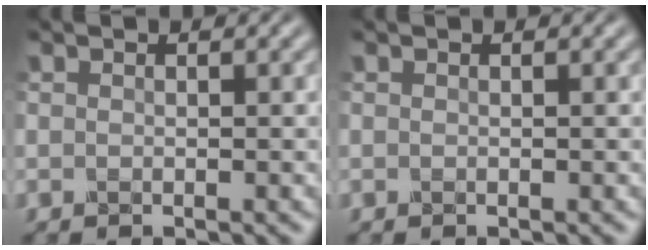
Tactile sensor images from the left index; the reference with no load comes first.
{"total": 0.0}